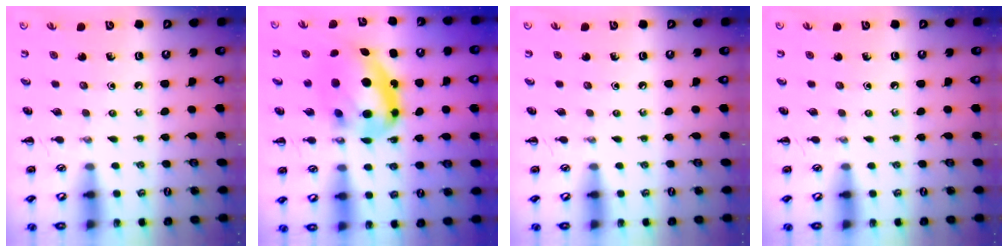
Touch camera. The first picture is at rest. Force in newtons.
{"total": 13.6, "press": 13.2, "slide": 2.9}
{"total": 0.0}
{"total": 0.0}